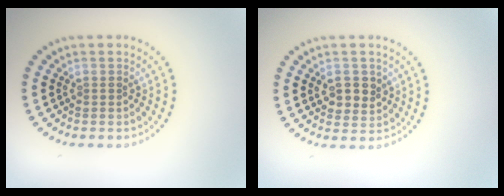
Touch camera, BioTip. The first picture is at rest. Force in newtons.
{"total": 2.5, "press": 2.4, "slide": 0.6}